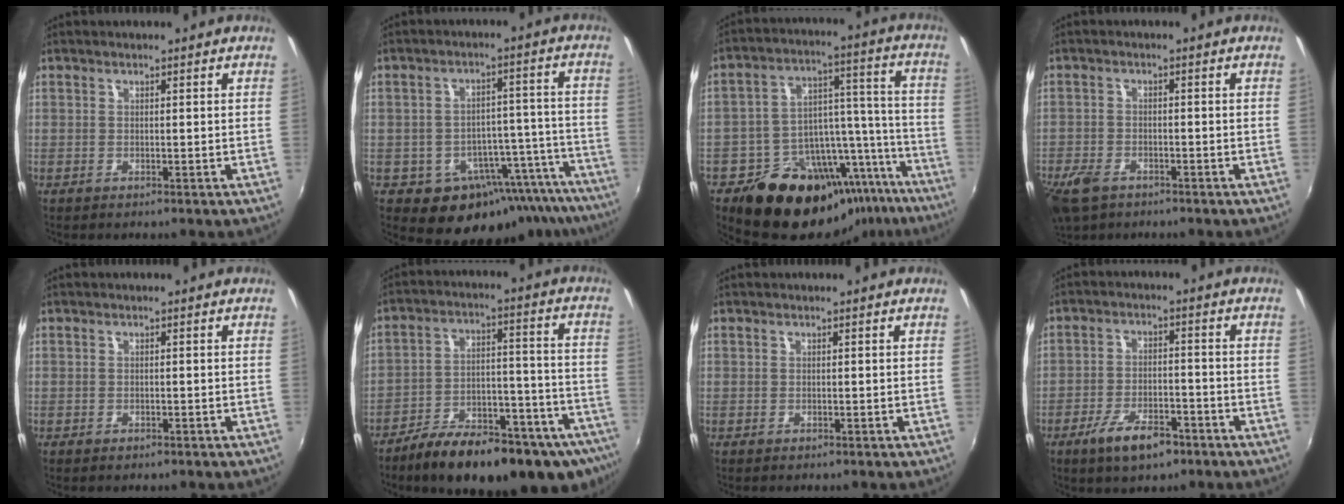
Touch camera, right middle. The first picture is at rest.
{"total": 16.1, "force": [-12.2, 9.0, 5.4], "torque": [-0.078, 0.036, -0.138]}
{"total": 22.7, "force": [-18.0, 11.3, 8.3], "torque": [-0.126, 0.066, -0.244]}
{"total": 7.5, "force": [-5.0, 4.2, 3.7], "torque": [-0.104, -0.017, -0.095]}
{"total": 1.2, "force": [-0.8, 0.7, 0.4], "torque": [-0.009, -0.005, -0.014]}
{"total": 23.8, "force": [-16.8, 8.3, 14.6], "torque": [-0.219, -0.021, -0.231]}
{"total": 0.0}
{"total": 8.6, "force": [-5.5, 3.5, 5.6], "torque": [-0.121, -0.008, -0.092]}